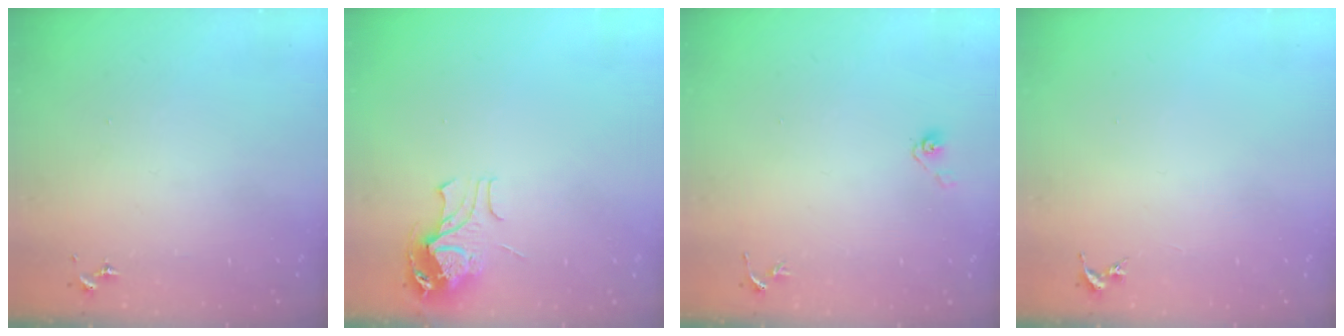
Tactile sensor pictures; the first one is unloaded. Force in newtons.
{"total": 9.5, "press": 9.5, "slide": 1.1}
{"total": 3.9, "press": 3.3, "slide": 2.0}
{"total": 0.0}